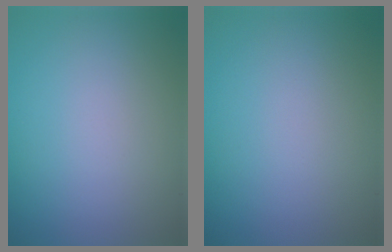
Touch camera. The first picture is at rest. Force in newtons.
{"total": 0.0}